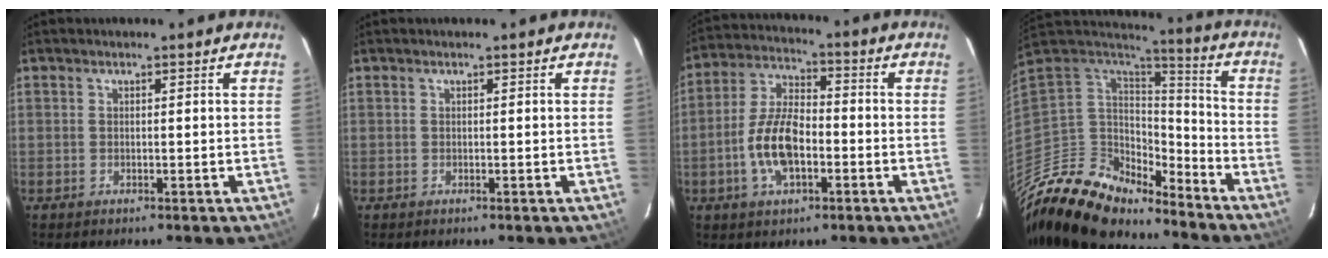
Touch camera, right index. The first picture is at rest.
{"total": 0.0}
{"total": 11.2, "force": [-3.3, 5.5, 9.3], "torque": [-0.195, 0.010, -0.060]}
{"total": 19.3, "force": [-15.5, 7.6, 8.6], "torque": [-0.183, -0.009, -0.289]}